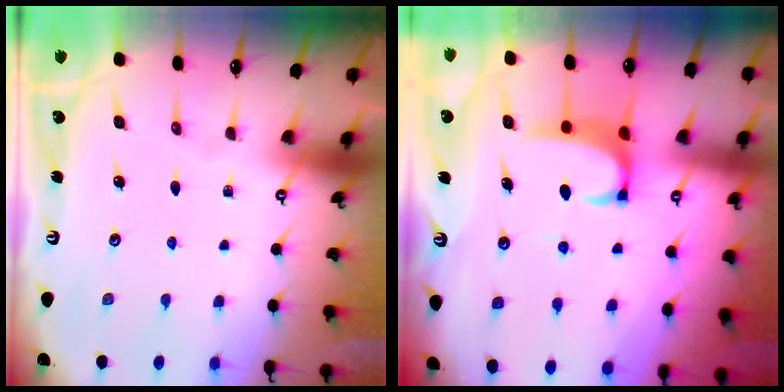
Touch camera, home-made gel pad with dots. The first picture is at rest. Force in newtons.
{"total": 2.0, "press": 2.0, "slide": 0.3}